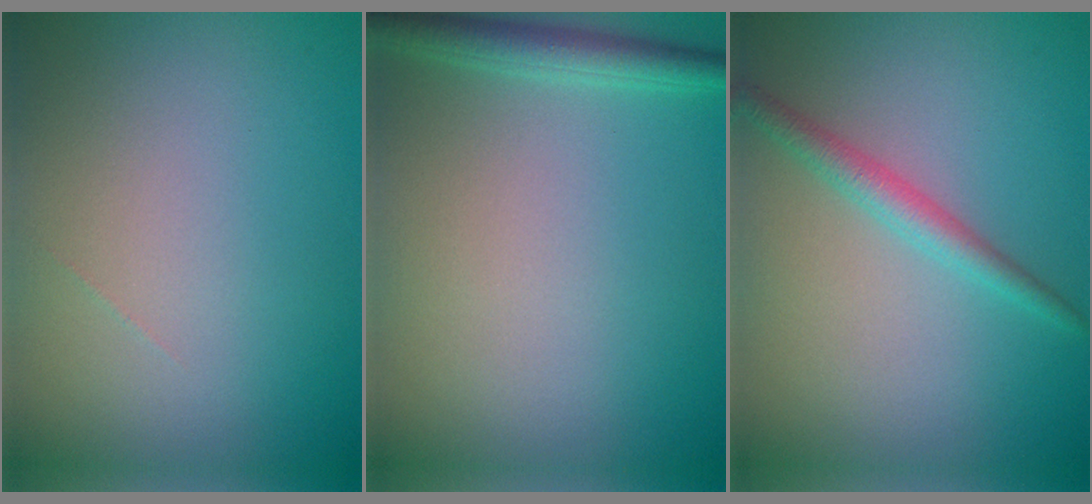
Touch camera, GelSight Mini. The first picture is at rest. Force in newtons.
{"total": 2.5, "press": 2.5, "slide": 0.1}
{"total": 1.5, "press": 1.5, "slide": 0.1}